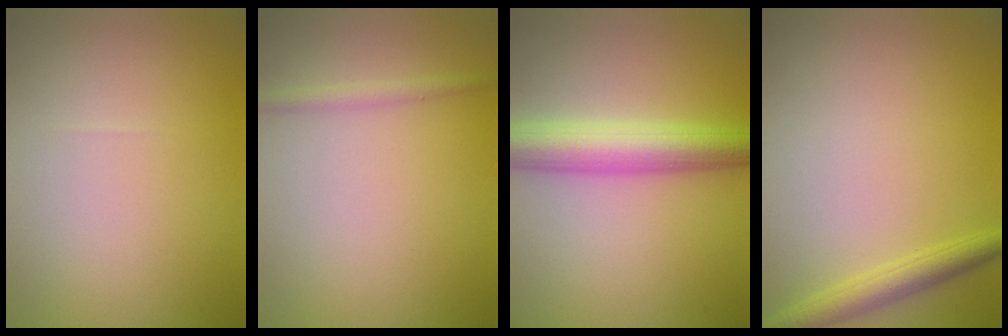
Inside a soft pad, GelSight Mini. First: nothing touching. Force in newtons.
{"total": 1.3, "press": 1.3, "slide": 0.0}
{"total": 6.0, "press": 6.0, "slide": 0.1}
{"total": 2.5, "press": 2.5, "slide": 0.1}